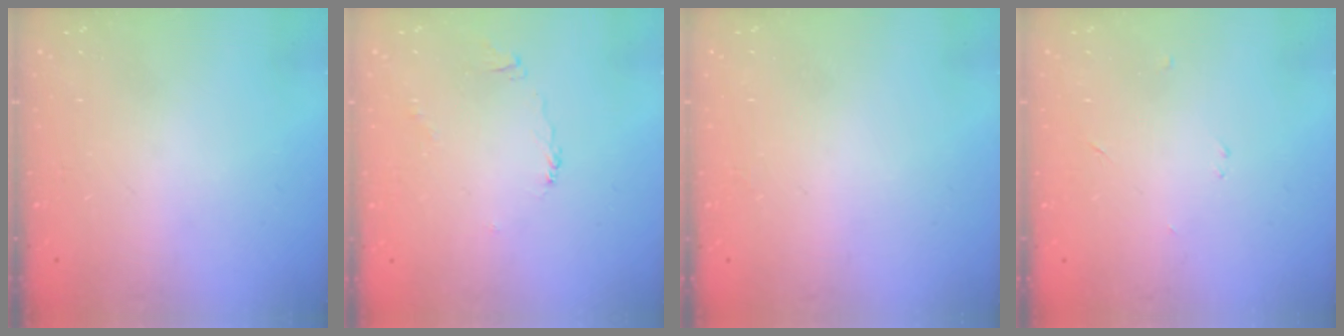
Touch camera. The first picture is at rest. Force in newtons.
{"total": 2.4, "press": 2.3, "slide": 0.7}
{"total": 2.1, "press": 2.1, "slide": 0.2}
{"total": 2.3, "press": 2.3, "slide": 0.3}